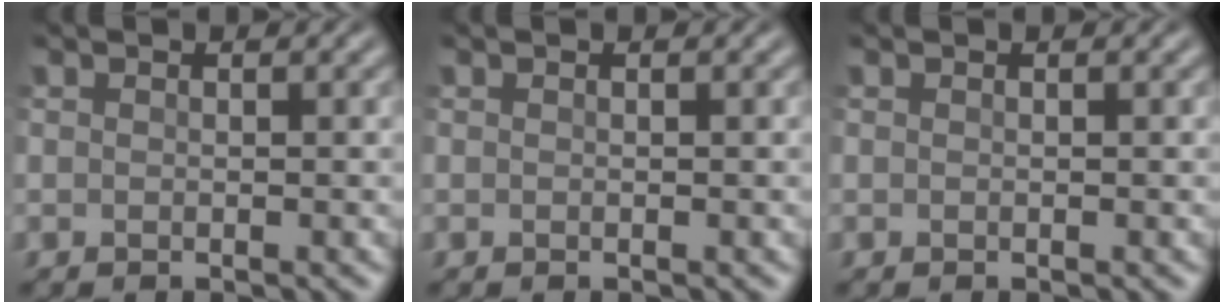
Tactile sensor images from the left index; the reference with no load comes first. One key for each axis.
{"total": 0.0}
{"total": 0.0}